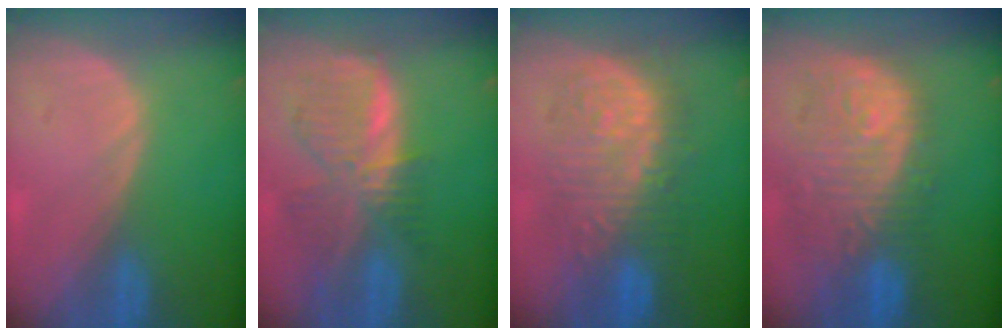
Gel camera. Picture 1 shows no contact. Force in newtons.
{"total": 8.7, "press": 7.5, "slide": 4.3}
{"total": 10.1, "press": 10.1, "slide": 0.5}
{"total": 12.0, "press": 10.7, "slide": 5.5}